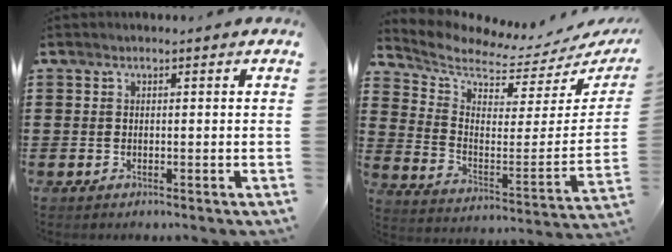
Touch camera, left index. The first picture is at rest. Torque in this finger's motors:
{"motor_torque": [1.10, -1.04, -0.06, -0.05]}